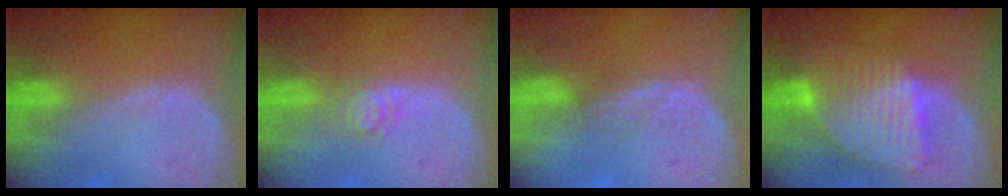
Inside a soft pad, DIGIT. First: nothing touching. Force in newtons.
{"total": 2.6, "press": 2.6, "slide": 0.3}
{"total": 2.2, "press": 2.2, "slide": 0.4}
{"total": 8.6, "press": 7.5, "slide": 4.1}